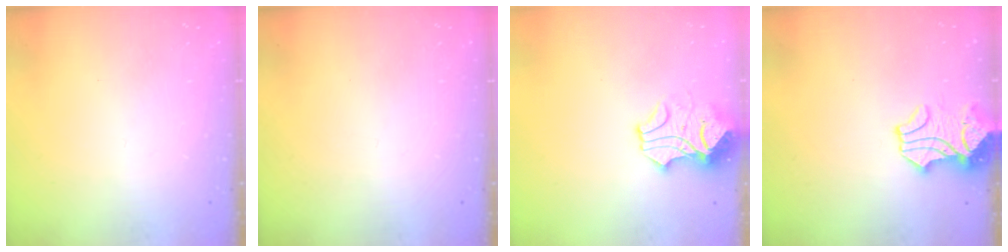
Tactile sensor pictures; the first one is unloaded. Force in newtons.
{"total": 0.0}
{"total": 6.5, "press": 6.4, "slide": 1.2}
{"total": 1.0, "press": 0.5, "slide": 0.9}